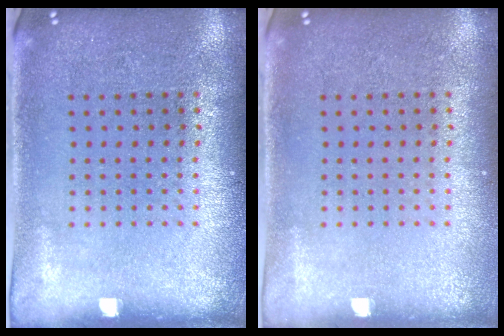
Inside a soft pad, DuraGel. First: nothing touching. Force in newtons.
{"total": 0.0}